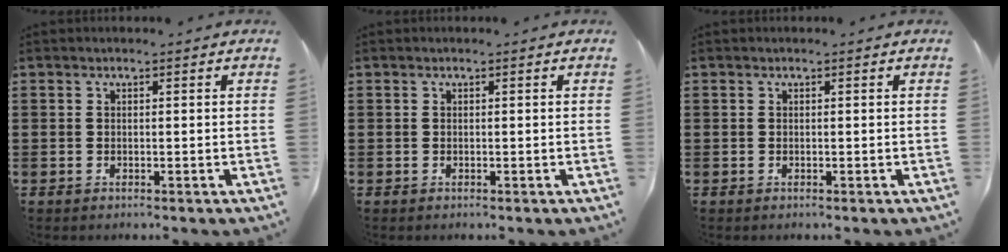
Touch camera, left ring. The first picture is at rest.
{"total": 0.0}
{"total": 0.0}